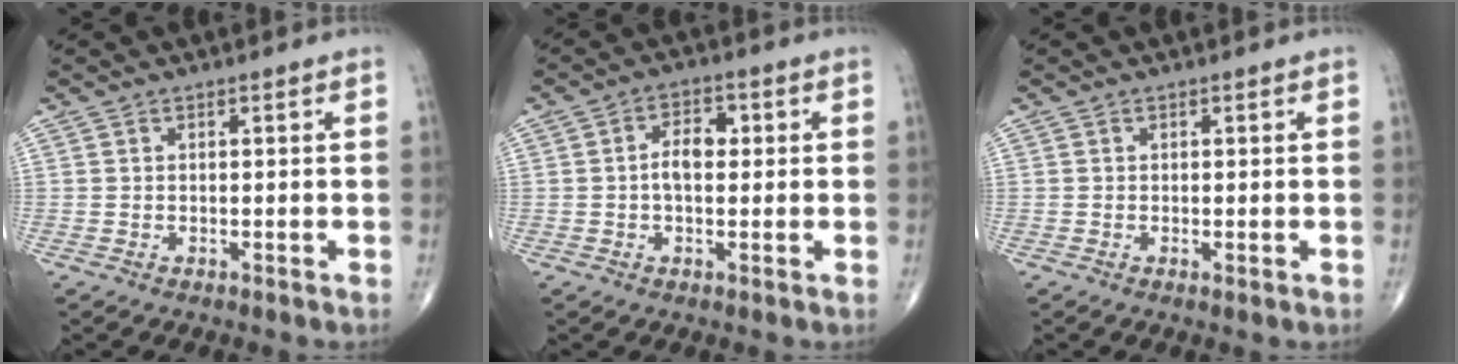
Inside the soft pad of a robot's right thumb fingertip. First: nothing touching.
{"total": 5.1, "force": [0.3, 3.0, 4.1], "torque": [-0.069, 0.015, 0.001]}
{"total": 0.5, "force": [-0.1, 0.2, 0.5], "torque": [-0.013, -0.004, -0.003]}